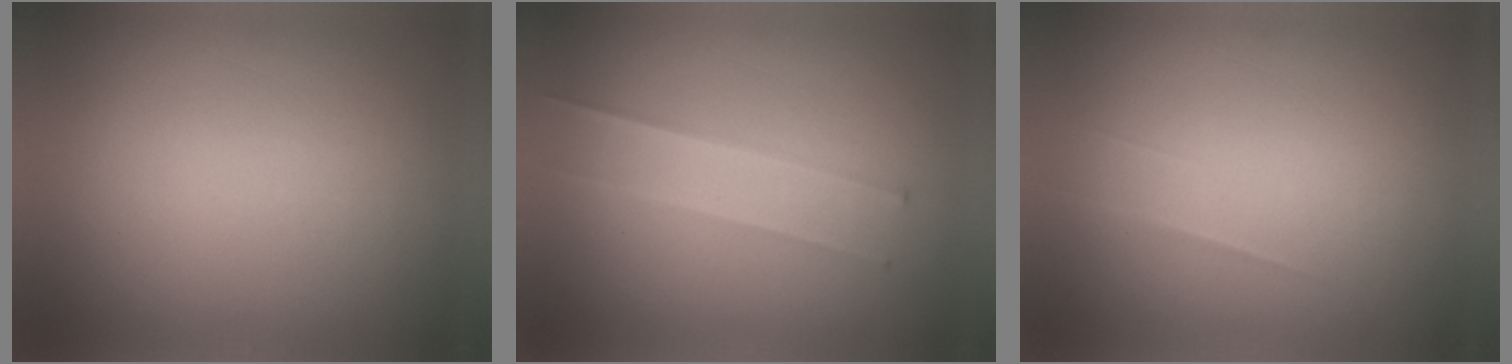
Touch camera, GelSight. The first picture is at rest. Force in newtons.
{"total": 2.4}
{"total": 1.7}